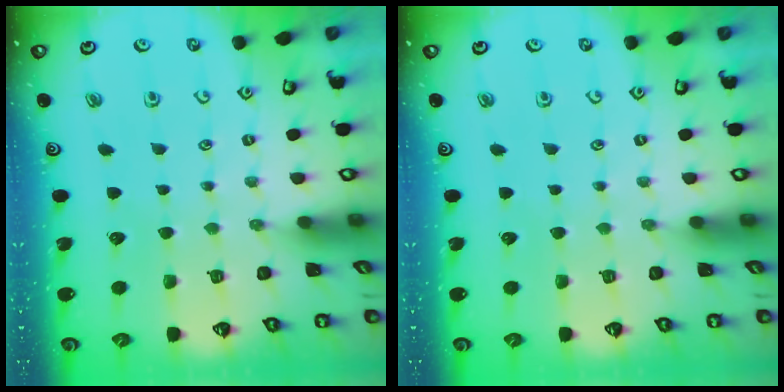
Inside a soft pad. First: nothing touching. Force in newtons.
{"total": 0.0}